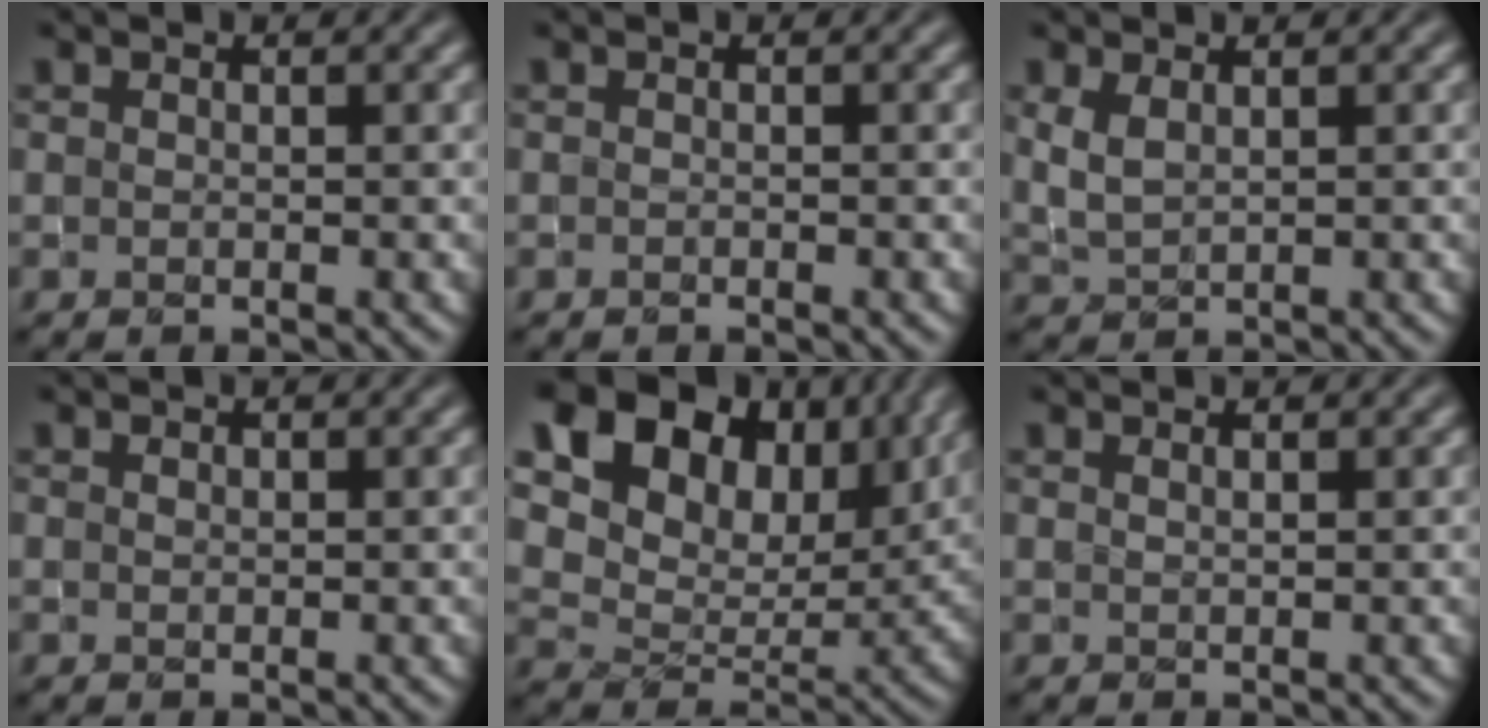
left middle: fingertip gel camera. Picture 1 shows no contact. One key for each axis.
{"total": 0.0}
{"total": 2.1, "fx": 0.9, "fy": 1.1, "fz": 1.5, "tx": -0.042, "ty": 0.000, "tz": 0.024}
{"total": 0.6, "fx": 0.3, "fy": 0.4, "fz": 0.3, "tx": -0.007, "ty": 0.001, "tz": 0.005}
{"total": 18.7, "fx": 10.2, "fy": 12.4, "fz": 9.7, "tx": -0.218, "ty": 0.052, "tz": 0.200}
{"total": 0.6, "fx": 0.6, "fy": 0.1, "fz": 0.3, "tx": -0.003, "ty": -0.001, "tz": 0.006}